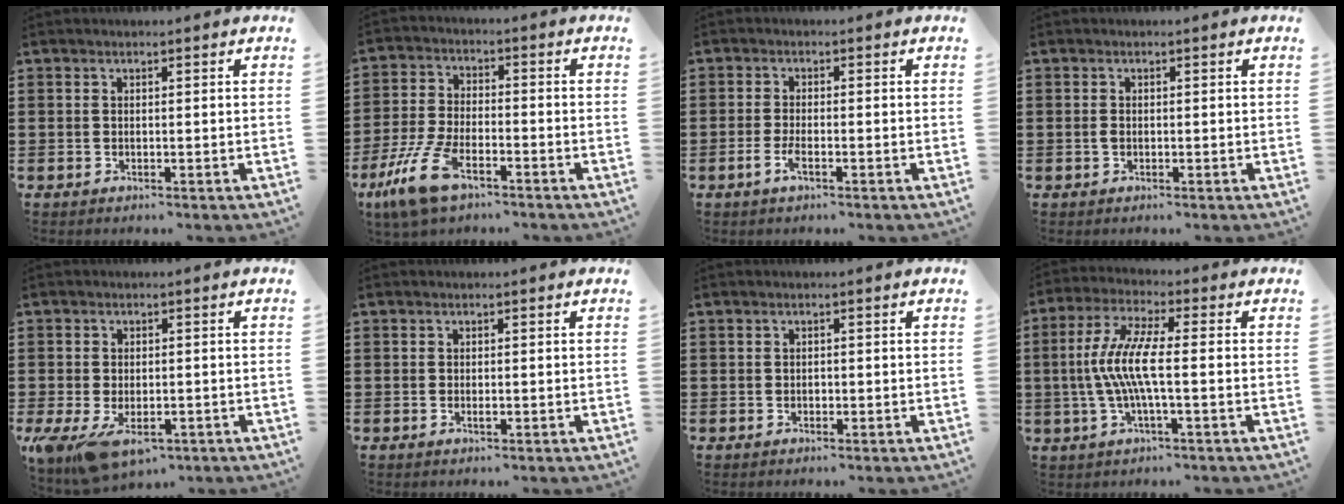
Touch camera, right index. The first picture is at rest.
{"total": 9.9, "force": [-6.1, 3.4, 7.1], "torque": [-0.171, -0.002, -0.118]}
{"total": 2.8, "force": [-1.3, 0.7, 2.4], "torque": [-0.056, -0.005, -0.028]}
{"total": 1.0, "force": [-0.3, 0.6, 0.7], "torque": [-0.016, 0.000, -0.006]}
{"total": 6.1, "force": [-3.6, 2.5, 4.3], "torque": [-0.092, -0.011, -0.065]}
{"total": 0.8, "force": [-0.2, 0.2, 0.7], "torque": [-0.014, -0.005, -0.002]}
{"total": 0.5, "force": [-0.2, 0.4, 0.3], "torque": [-0.008, 0.000, -0.005]}
{"total": 8.4, "force": [-1.1, 1.2, 8.3], "torque": [-0.188, -0.019, -0.032]}